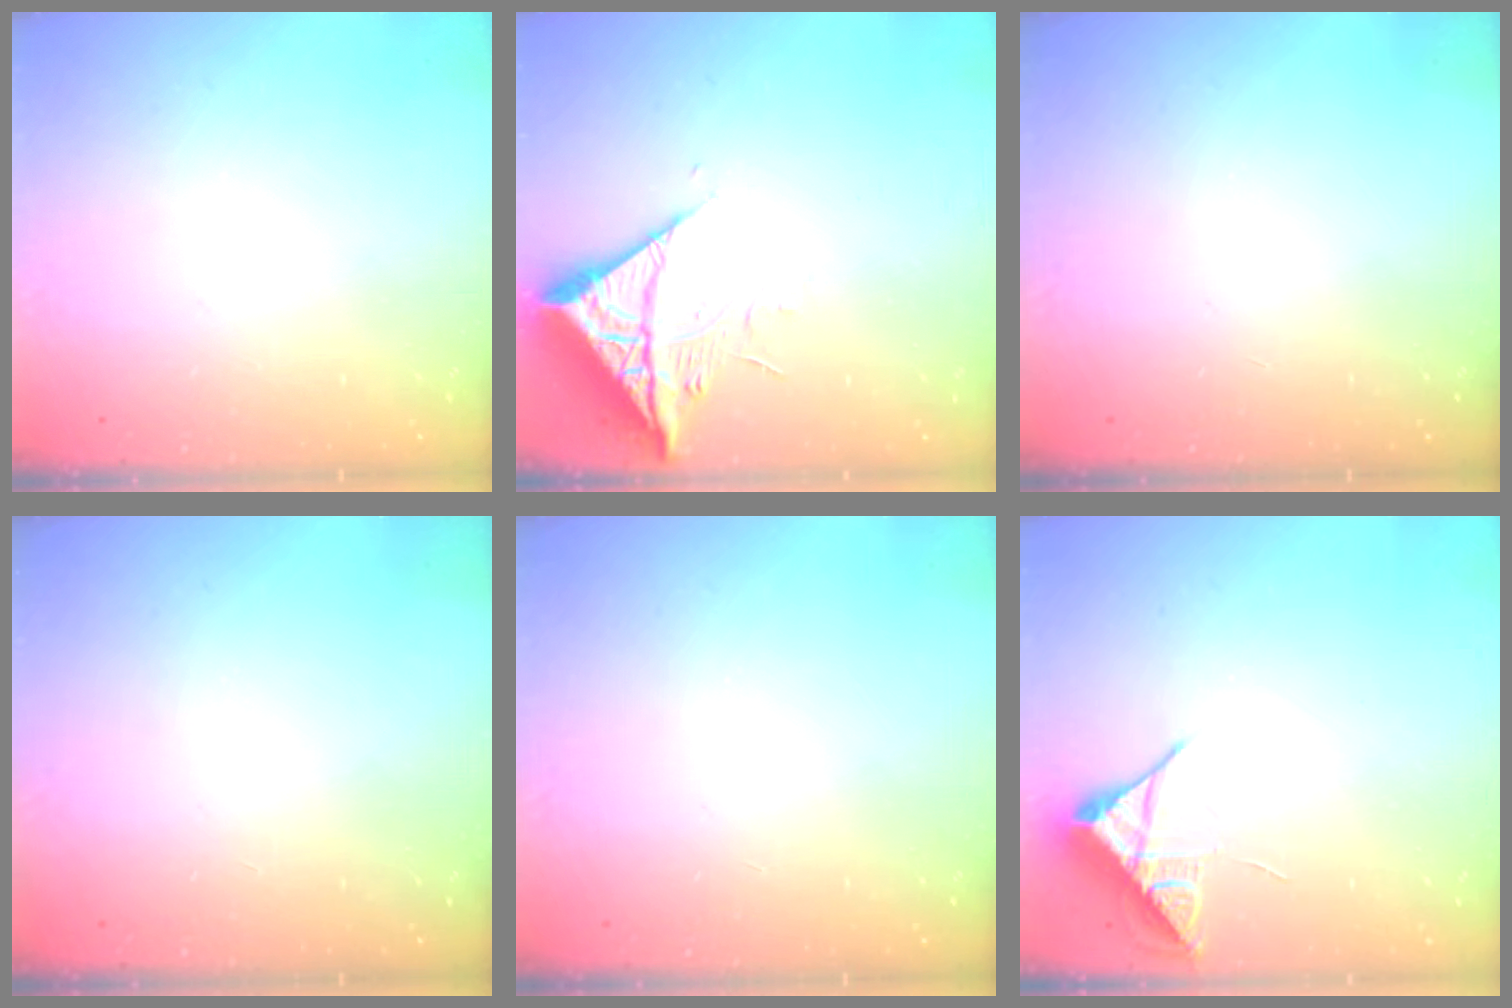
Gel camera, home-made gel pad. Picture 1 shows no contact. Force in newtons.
{"total": 10.4, "press": 10.3, "slide": 1.4}
{"total": 0.0}
{"total": 0.0}
{"total": 0.0}
{"total": 7.7, "press": 7.7, "slide": 0.4}